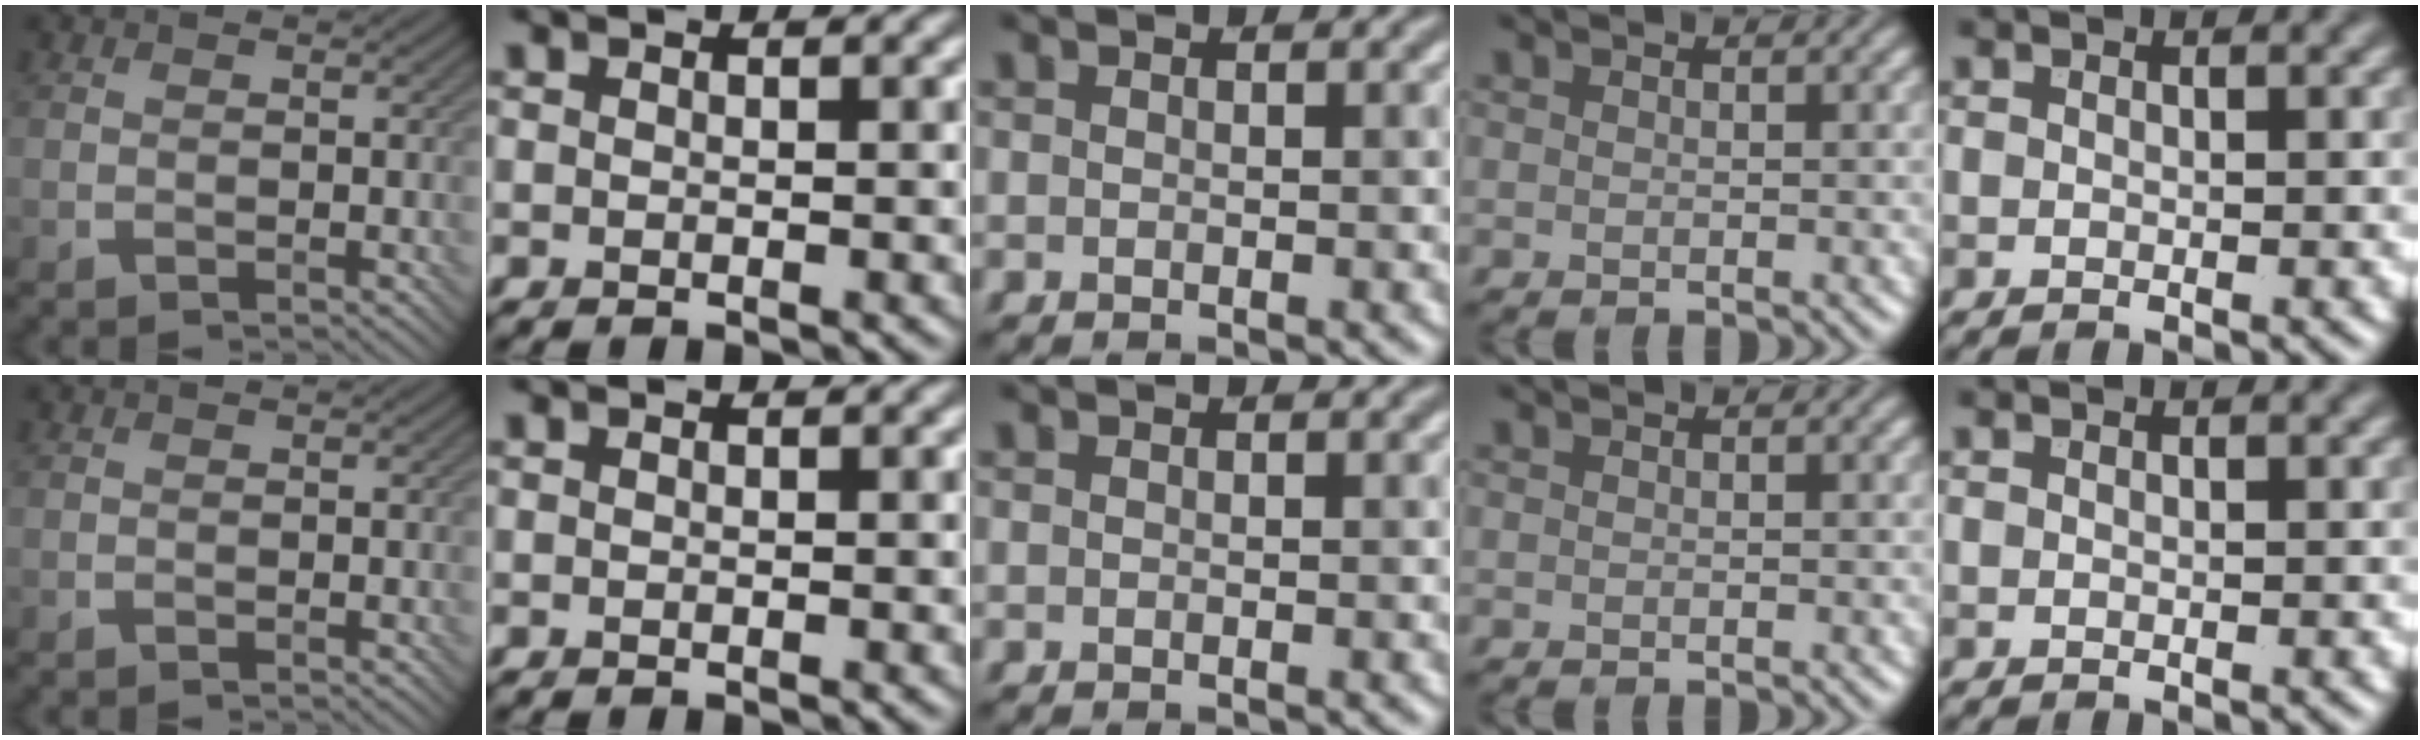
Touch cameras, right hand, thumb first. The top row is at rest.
{}